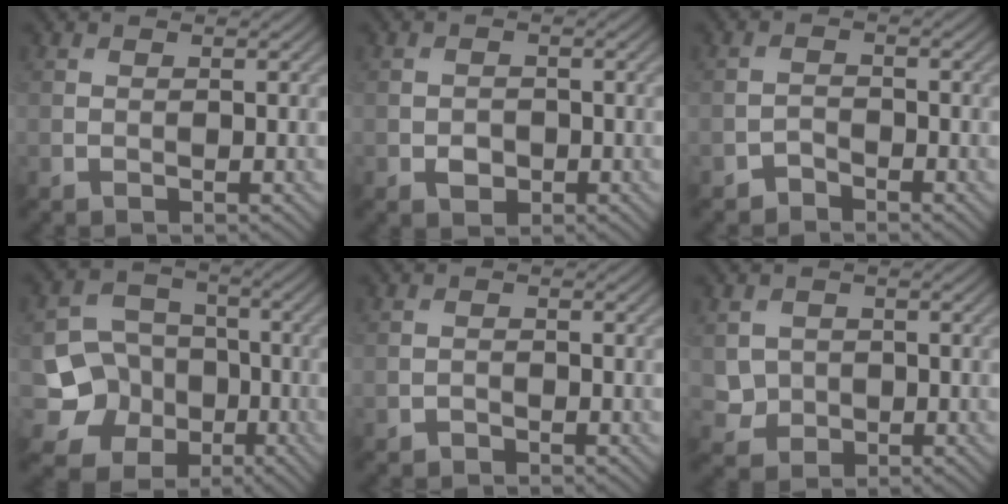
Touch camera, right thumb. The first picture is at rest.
{"total": 1.8, "force": [-0.7, 1.4, 0.9], "torque": [-0.014, -0.005, -0.012]}
{"total": 1.7, "force": [-1.6, 0.6, 0.2], "torque": [-0.002, 0.005, -0.035]}
{"total": 9.5, "force": [-3.1, 8.4, 3.3], "torque": [-0.087, -0.019, -0.078]}
{"total": 0.7, "force": [-0.7, 0.3, 0.1], "torque": [0.001, -0.001, -0.014]}
{"total": 2.7, "force": [0.2, 2.6, 0.7], "torque": [-0.025, -0.009, 0.001]}